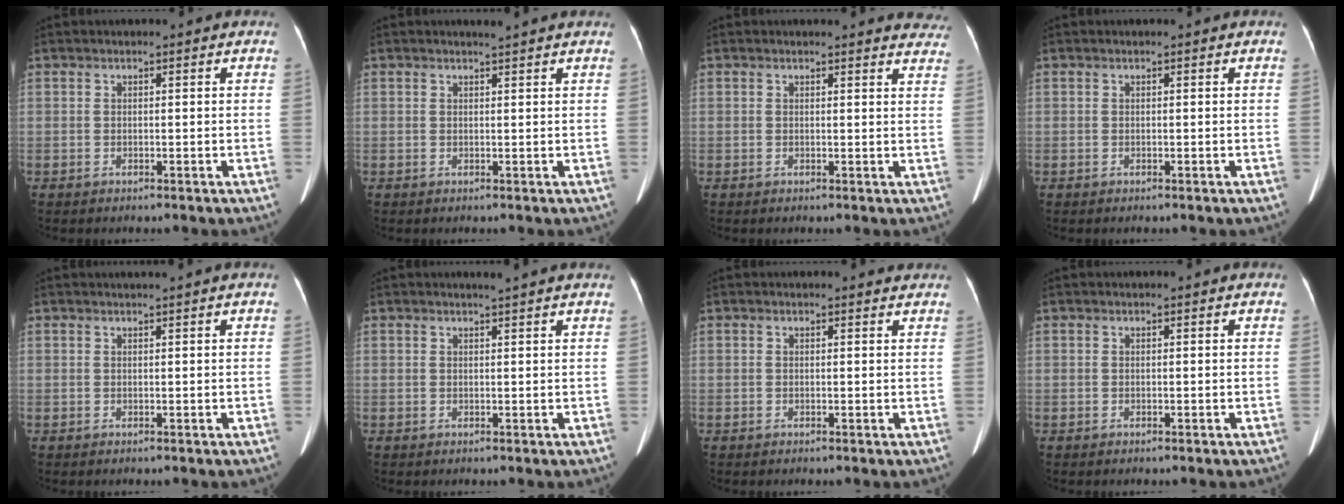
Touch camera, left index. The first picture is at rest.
{"total": 1.8, "force": [1.7, -0.3, 0.7], "torque": [-0.011, 0.003, 0.024]}
{"total": 8.0, "force": [7.8, 1.5, 1.0], "torque": [0.021, -0.029, 0.048]}
{"total": 0.0}
{"total": 1.0, "force": [0.8, -0.3, 0.5], "torque": [-0.012, 0.001, 0.021]}
{"total": 2.2, "force": [1.9, -0.4, 0.9], "torque": [-0.013, 0.004, 0.026]}
{"total": 1.2, "force": [1.2, 0.3, 0.0], "torque": [-0.009, -0.004, 0.005]}
{"total": 0.0}